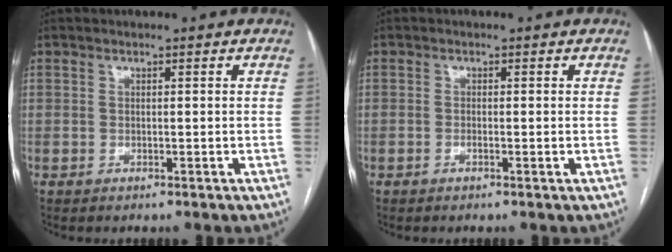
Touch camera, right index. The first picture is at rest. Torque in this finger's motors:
{"motor_torque": [0.01, 0.14, 0.00, 0.00]}